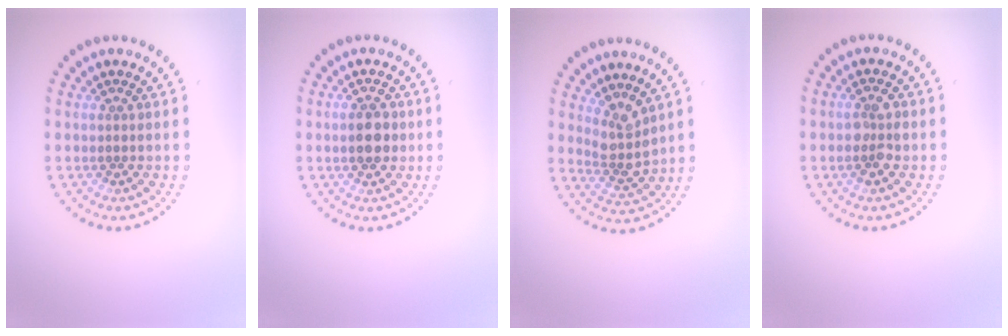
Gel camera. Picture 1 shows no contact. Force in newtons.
{"total": 3.0, "press": 3.0, "slide": 0.1}
{"total": 2.9, "press": 2.1, "slide": 2.0}
{"total": 2.6, "press": 2.5, "slide": 0.5}